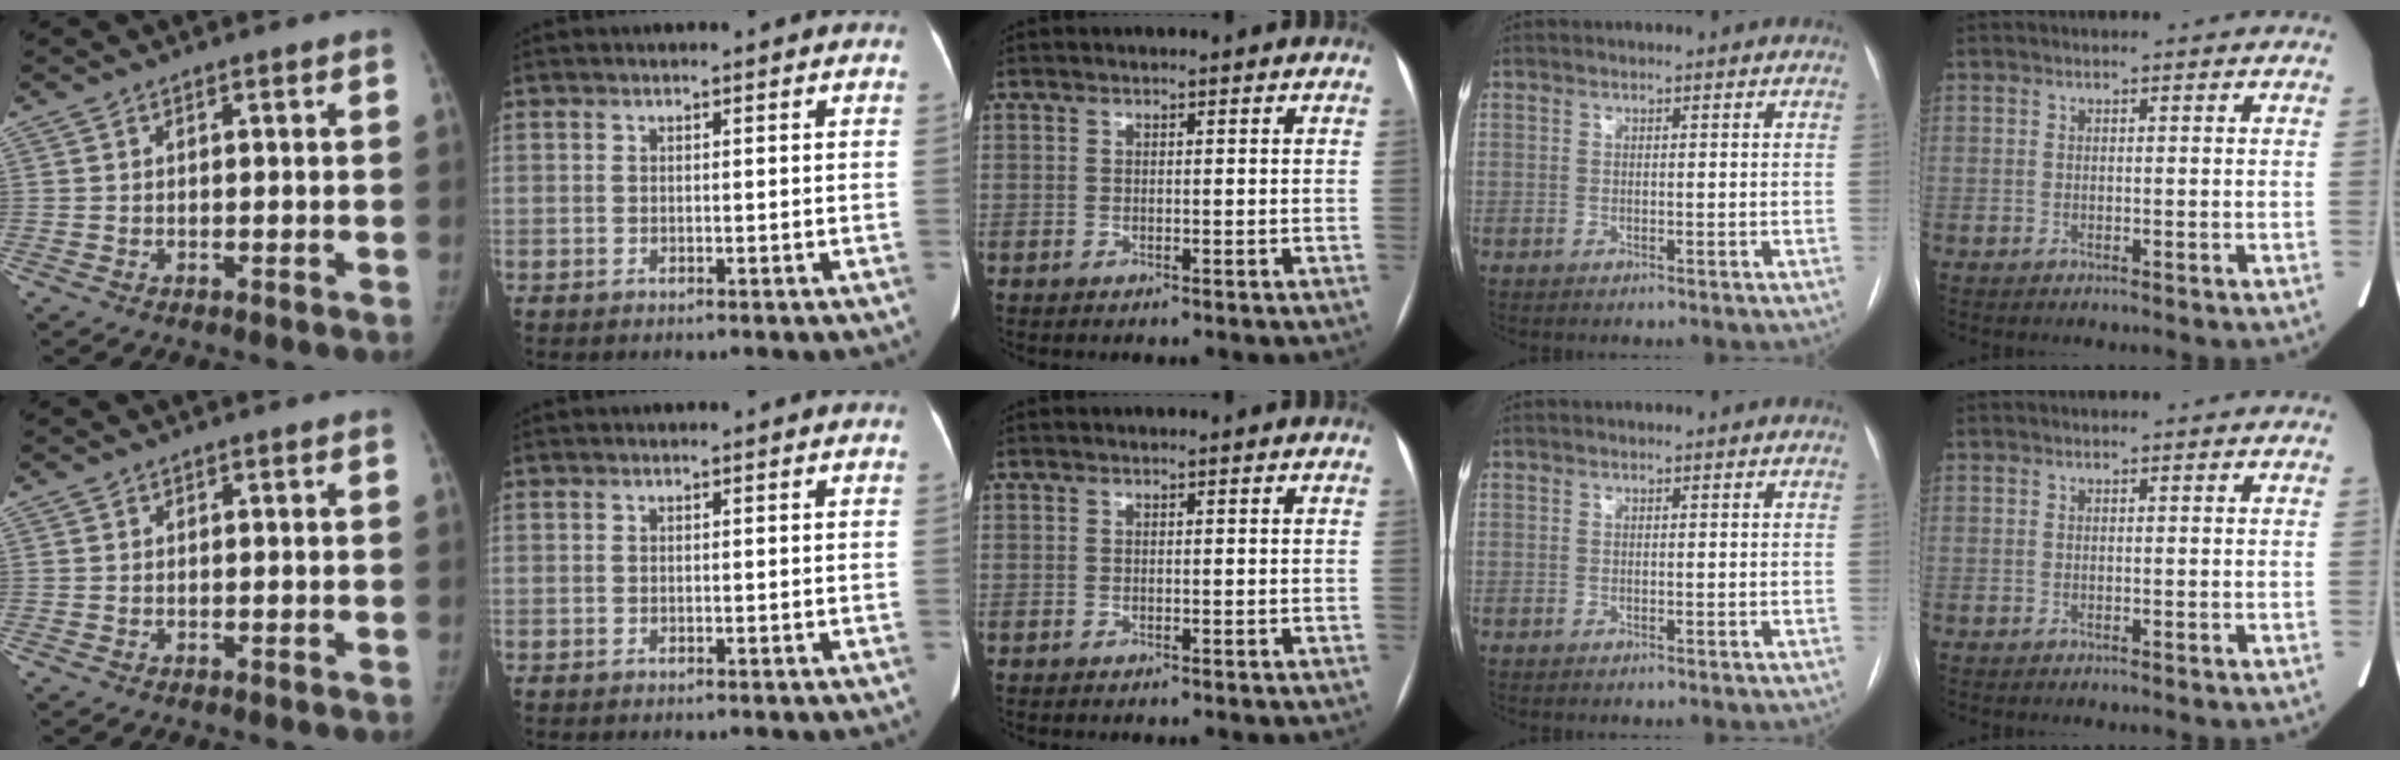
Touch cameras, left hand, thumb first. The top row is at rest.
{}